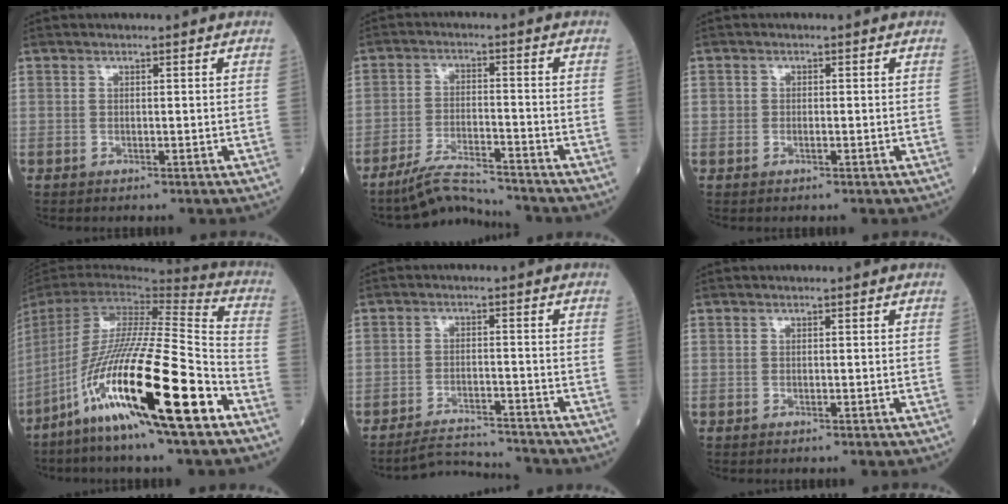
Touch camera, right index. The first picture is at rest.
{"total": 6.4, "force": [-6.3, 0.0, 1.2], "torque": [-0.027, -0.007, -0.112]}
{"total": 0.8, "force": [-0.2, 0.6, 0.5], "torque": [-0.012, 0.002, -0.001]}
{"total": 25.0, "force": [-13.2, 1.3, 21.2], "torque": [-0.402, -0.059, -0.246]}
{"total": 6.6, "force": [-6.6, -0.3, -0.1], "torque": [-0.003, 0.004, -0.111]}
{"total": 0.0}